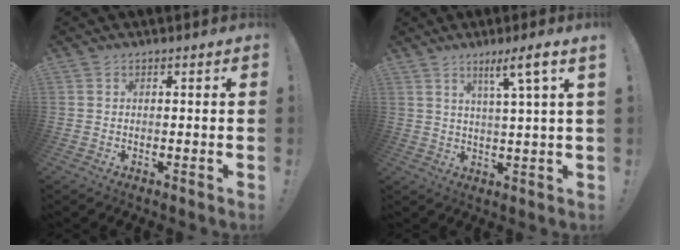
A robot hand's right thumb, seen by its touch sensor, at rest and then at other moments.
{"total": 7.7, "force": [3.7, -0.8, 6.7], "torque": [-0.107, -0.013, 0.050]}